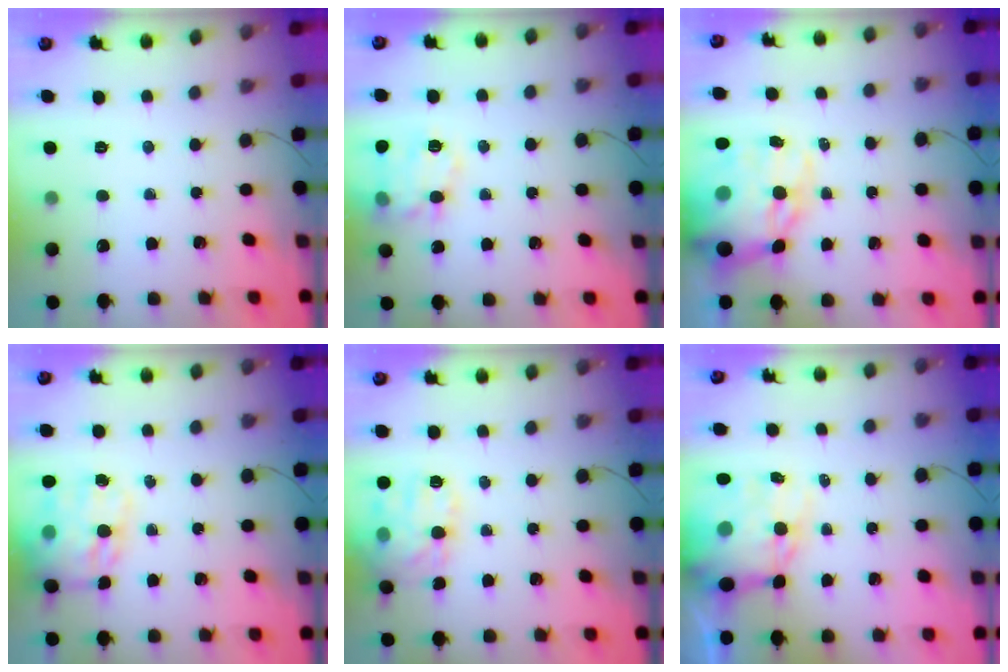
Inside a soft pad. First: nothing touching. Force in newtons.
{"total": 14.6, "press": 14.6, "slide": 0.9}
{"total": 21.4, "press": 20.9, "slide": 4.6}
{"total": 16.5, "press": 16.1, "slide": 3.6}
{"total": 15.5, "press": 15.5, "slide": 0.6}
{"total": 14.6, "press": 14.1, "slide": 3.6}